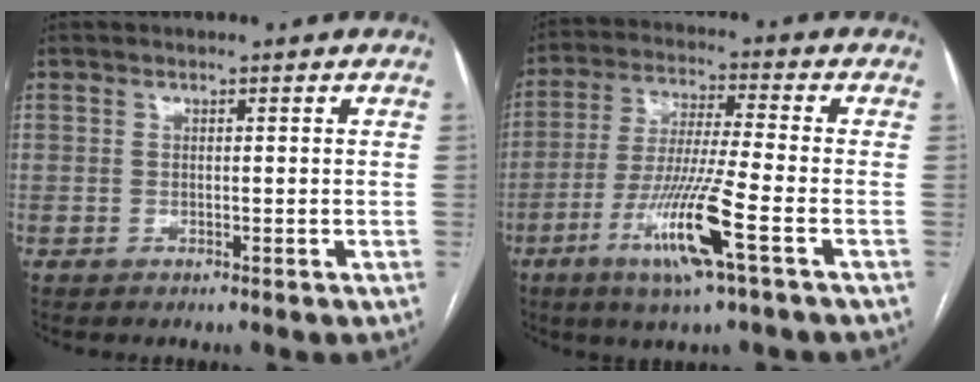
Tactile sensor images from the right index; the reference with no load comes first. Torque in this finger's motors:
{"motor_torque": [1.97, -0.17, 0.91, 0.21]}